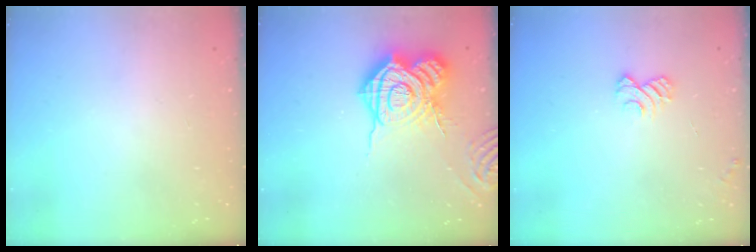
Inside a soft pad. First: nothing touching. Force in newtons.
{"total": 18.9, "press": 18.8, "slide": 1.3}
{"total": 5.2, "press": 5.1, "slide": 0.5}